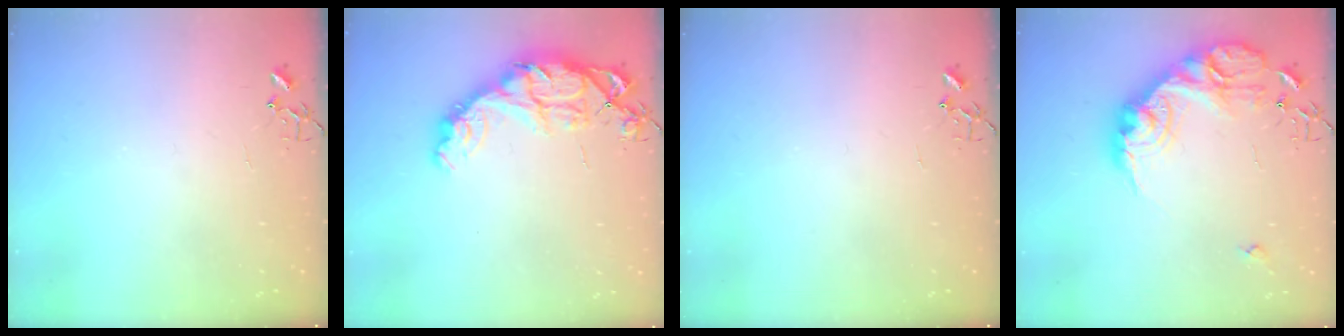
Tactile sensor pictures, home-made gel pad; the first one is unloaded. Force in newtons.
{"total": 14.7, "press": 14.7, "slide": 1.2}
{"total": 0.0}
{"total": 22.6, "press": 22.6, "slide": 1.4}